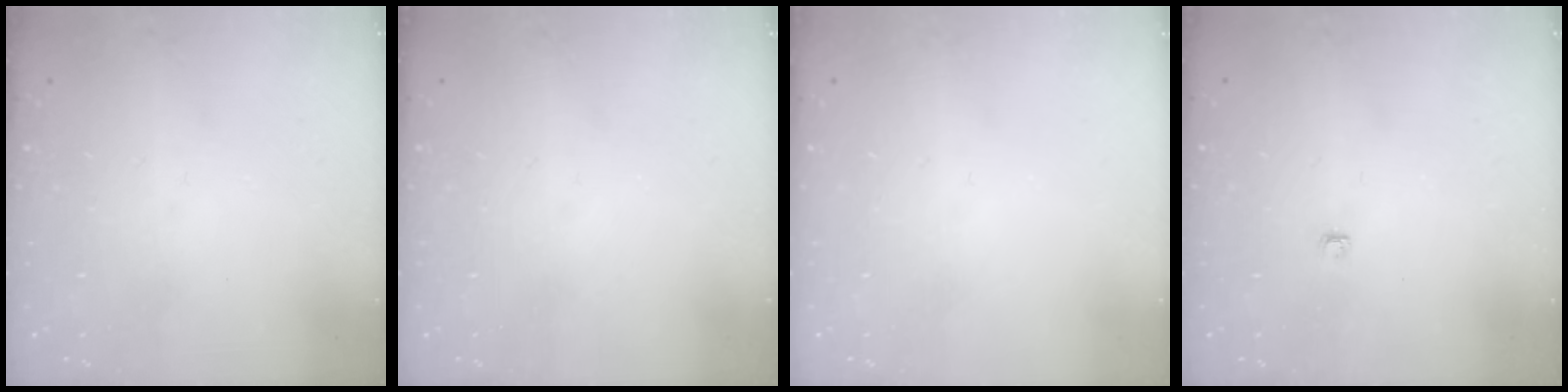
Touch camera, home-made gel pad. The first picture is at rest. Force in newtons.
{"total": 0.0}
{"total": 0.0}
{"total": 2.8, "press": 2.8, "slide": 0.4}